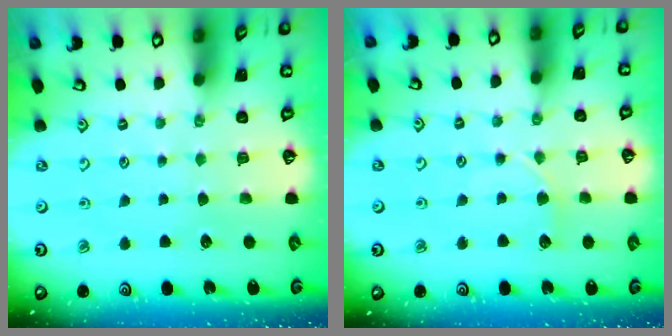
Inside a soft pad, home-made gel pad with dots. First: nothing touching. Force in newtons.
{"total": 3.5, "press": 3.5, "slide": 0.5}